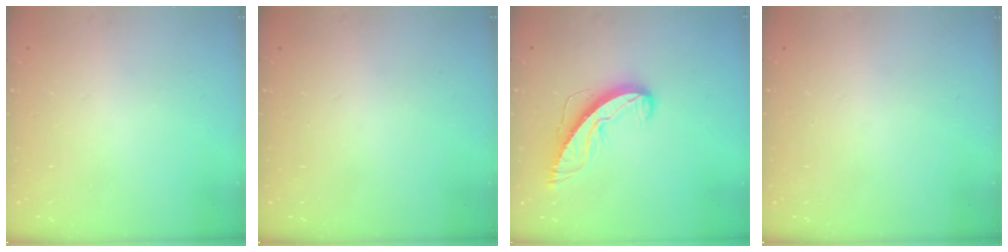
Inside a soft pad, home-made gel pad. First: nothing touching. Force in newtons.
{"total": 0.0}
{"total": 9.2, "press": 9.2, "slide": 0.3}
{"total": 0.0}